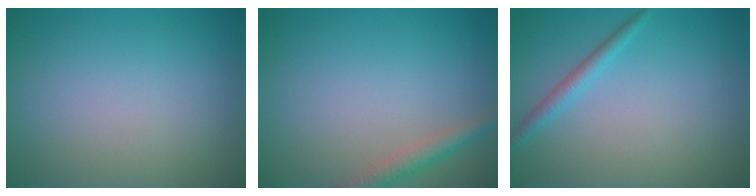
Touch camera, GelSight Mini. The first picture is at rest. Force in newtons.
{"total": 2.2, "press": 2.2, "slide": 0.1}
{"total": 1.5, "press": 1.5, "slide": 0.1}